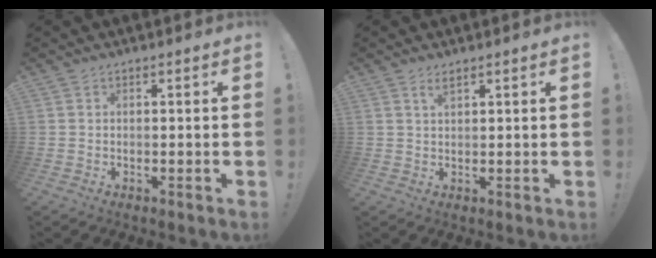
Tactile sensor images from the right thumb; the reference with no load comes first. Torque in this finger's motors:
{"motor_torque": [0.01, 0.32, 0.38, 0.07, -0.02]}